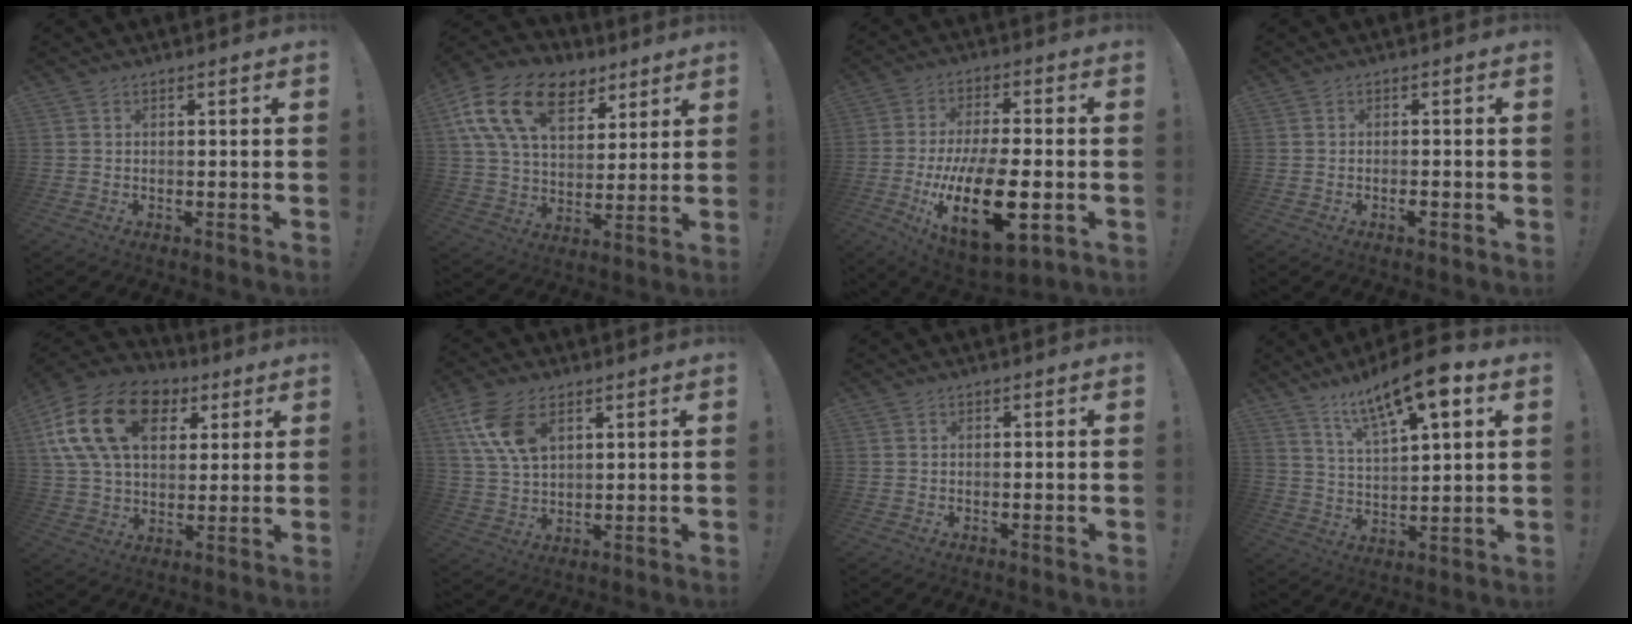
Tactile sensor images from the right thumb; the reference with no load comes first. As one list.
[{"total": 20.0, "force": [9.7, 12.6, 12.1], "torque": [-0.199, -0.038, 0.178]}, {"total": 21.7, "force": [-5.4, 9.2, 18.9], "torque": [-0.338, 0.007, -0.078]}, {"total": 1.7, "force": [-1.1, 0.4, 1.2], "torque": [-0.026, 0.006, -0.016]}, {"total": 21.9, "force": [7.9, 14.5, 14.3], "torque": [-0.256, -0.024, 0.145]}, {"total": 11.9, "force": [5.8, 6.8, 7.9], "torque": [-0.165, -0.008, 0.111]}, {"total": 0.0}, {"total": 14.2, "force": [8.7, 4.2, 10.4], "torque": [-0.182, -0.039, 0.144]}]